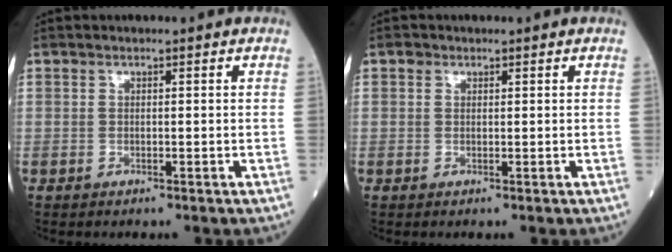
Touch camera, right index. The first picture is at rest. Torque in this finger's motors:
{"motor_torque": [-0.02, 0.00, 0.07, 0.02]}